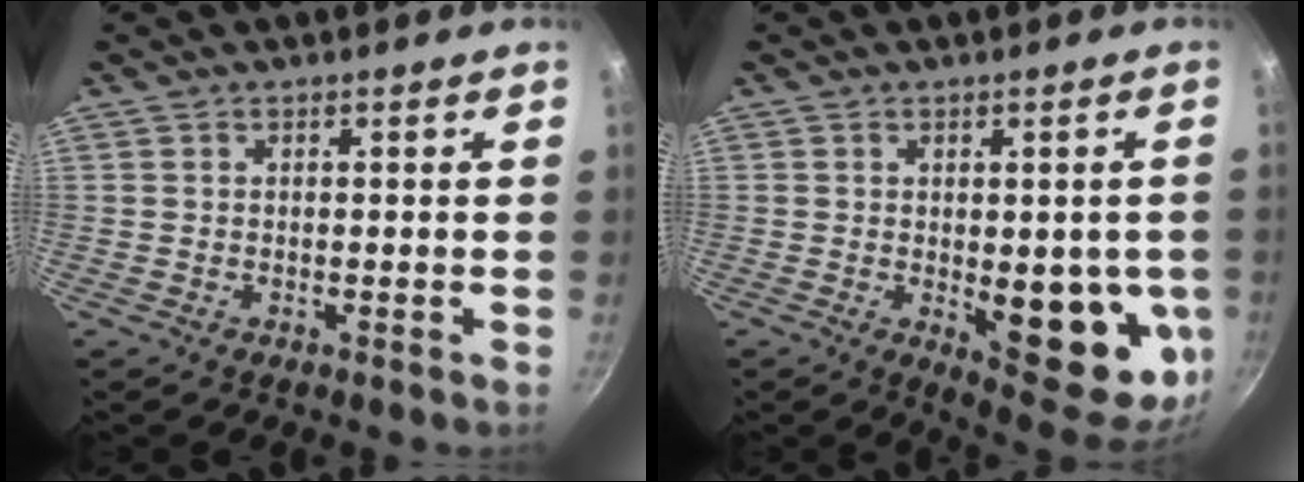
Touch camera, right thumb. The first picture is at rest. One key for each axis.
{"total": 15.8, "fx": -1.9, "fy": 6.7, "fz": 14.2, "tx": -0.128, "ty": -0.024, "tz": -0.014}